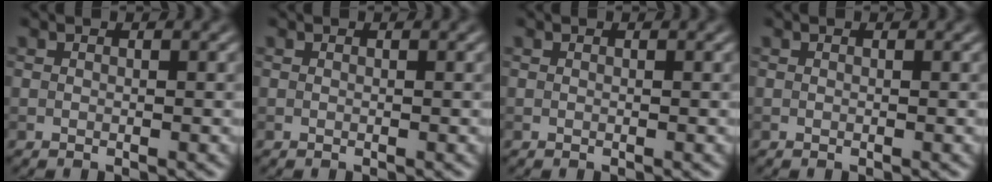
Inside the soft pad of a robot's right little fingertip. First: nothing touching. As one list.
[{"total": 0.0}, {"total": 0.0}, {"total": 0.0}]